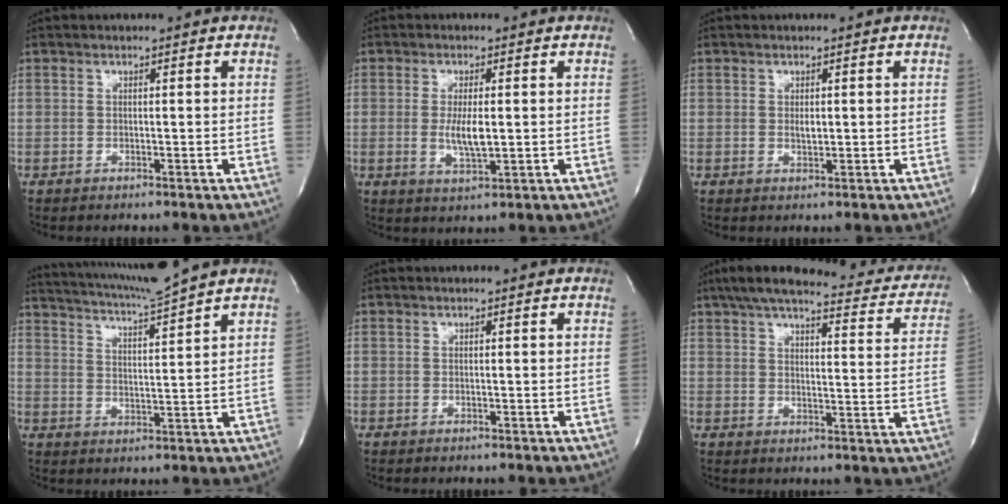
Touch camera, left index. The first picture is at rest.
{"total": 4.4, "force": [-0.3, 1.0, 4.3], "torque": [-0.089, -0.013, -0.004]}
{"total": 1.1, "force": [0.0, 0.4, 1.0], "torque": [-0.018, -0.007, 0.002]}
{"total": 10.0, "force": [9.0, -2.0, 3.9], "torque": [-0.077, -0.014, 0.148]}
{"total": 0.0}
{"total": 25.6, "force": [22.2, 5.2, 11.6], "torque": [-0.172, -0.016, 0.264]}